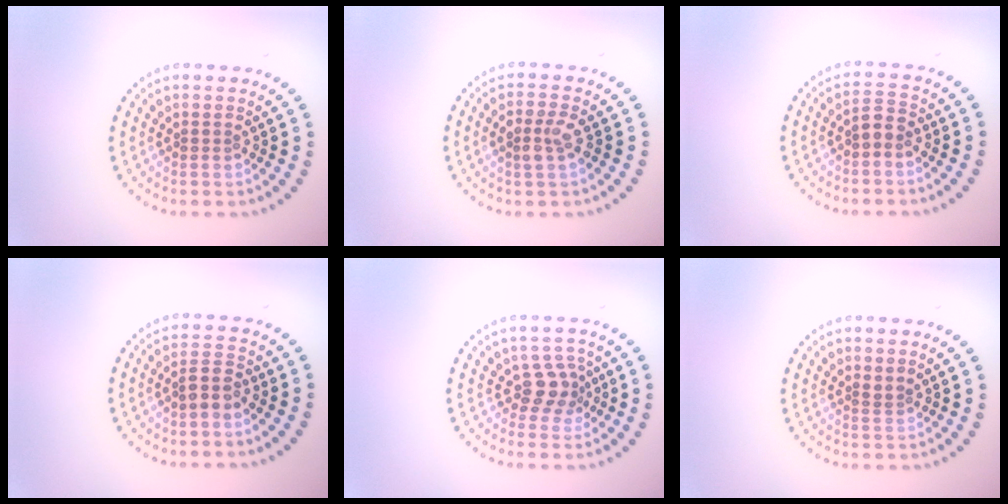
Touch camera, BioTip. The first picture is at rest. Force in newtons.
{"total": 2.4, "press": 2.3, "slide": 0.7}
{"total": 1.5, "press": 1.5, "slide": 0.5}
{"total": 2.1, "press": 1.9, "slide": 0.9}
{"total": 2.3, "press": 1.8, "slide": 1.5}
{"total": 0.6, "press": 0.4, "slide": 0.5}